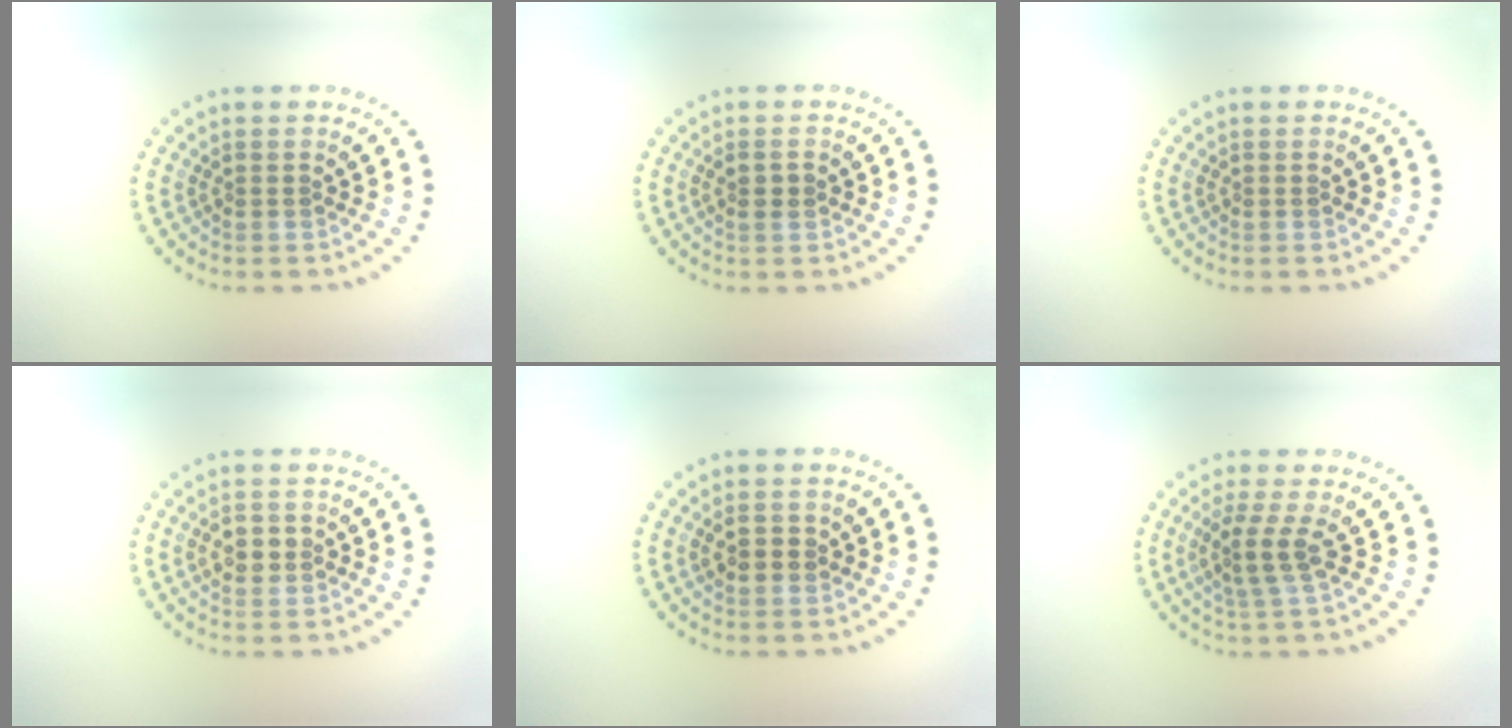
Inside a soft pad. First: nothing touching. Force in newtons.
{"total": 1.3, "press": 1.3, "slide": 0.2}
{"total": 0.0}
{"total": 2.4, "press": 2.4, "slide": 0.1}
{"total": 1.5, "press": 1.5, "slide": 0.2}
{"total": 2.7, "press": 1.9, "slide": 1.9}